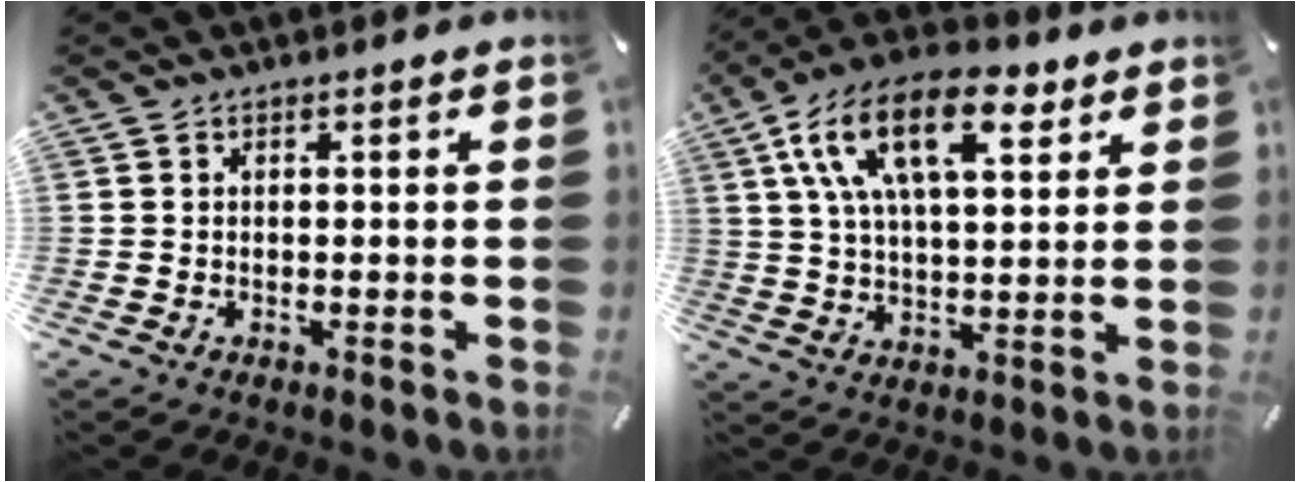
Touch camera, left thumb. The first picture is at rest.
{"total": 18.2, "force": [8.3, 9.1, 13.4], "torque": [-0.256, -0.012, 0.138]}